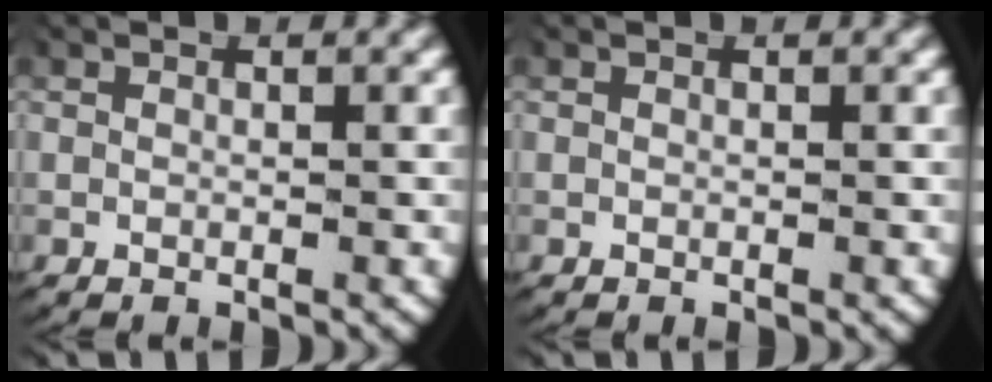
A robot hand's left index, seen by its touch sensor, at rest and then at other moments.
{"total": 0.0}